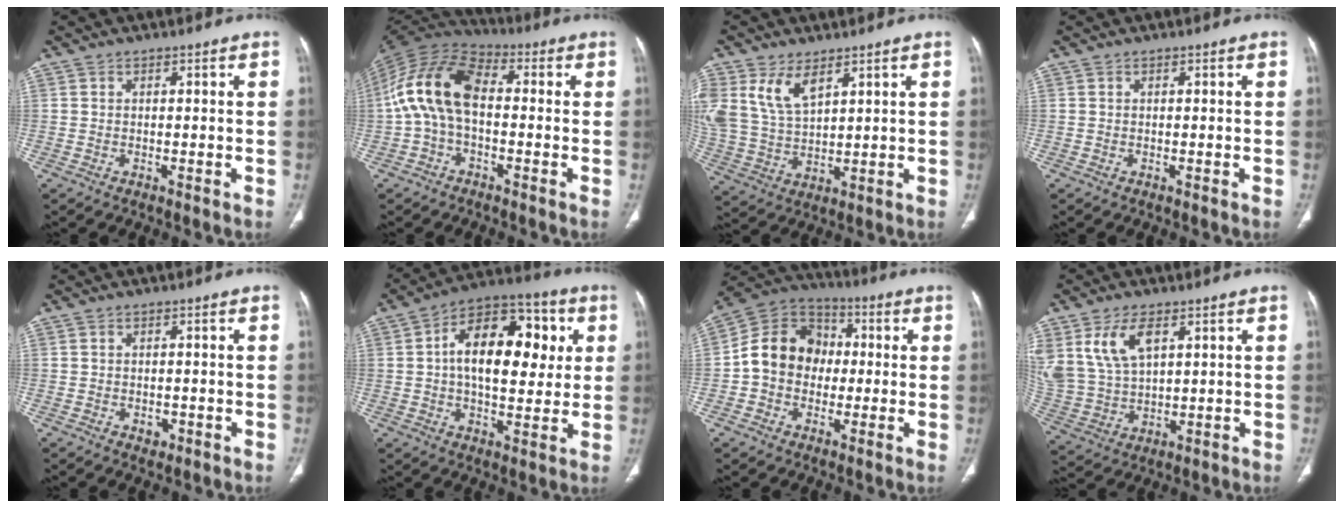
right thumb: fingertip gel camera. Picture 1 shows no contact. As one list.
[{"total": 13.4, "force": [-0.4, 7.7, 11.0], "torque": [-0.211, 0.037, -0.020]}, {"total": 9.5, "force": [5.1, 5.1, 6.3], "torque": [-0.122, -0.013, 0.115]}, {"total": 0.0}, {"total": 1.7, "force": [-0.6, 1.3, 0.9], "torque": [-0.008, 0.002, -0.004]}, {"total": 19.3, "force": [3.3, 10.9, 15.5], "torque": [-0.204, 0.018, 0.044]}, {"total": 13.2, "force": [-0.4, 11.1, 7.1], "torque": [-0.096, 0.036, -0.018]}, {"total": 11.3, "force": [5.1, 6.3, 7.9], "torque": [-0.162, -0.012, 0.117]}]